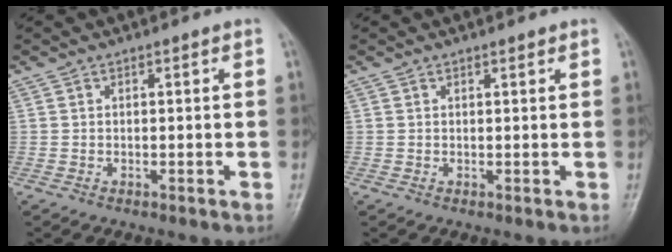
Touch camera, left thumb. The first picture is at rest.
{"total": 0.7, "force": [0.5, 0.2, 0.3], "torque": [-0.007, -0.003, 0.007]}